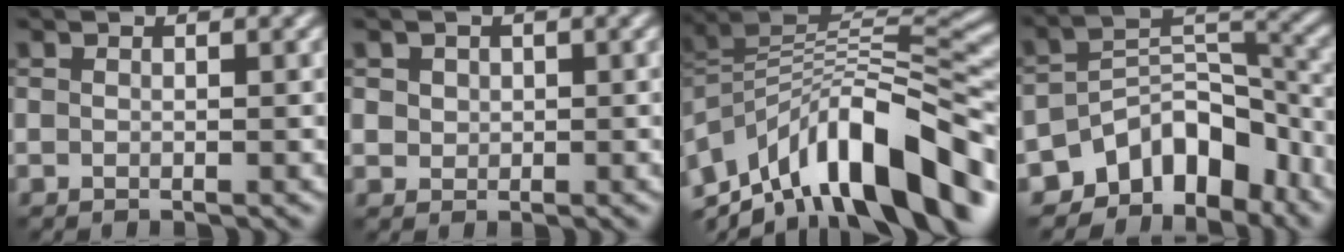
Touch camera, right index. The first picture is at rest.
{"total": 1.6, "force": [0.7, 1.4, 0.5], "torque": [-0.011, 0.005, 0.018]}
{"total": 13.0, "force": [-6.1, 5.8, 9.9], "torque": [-0.163, 0.028, -0.110]}
{"total": 8.4, "force": [-5.8, 4.9, 3.5], "torque": [-0.025, -0.005, -0.103]}